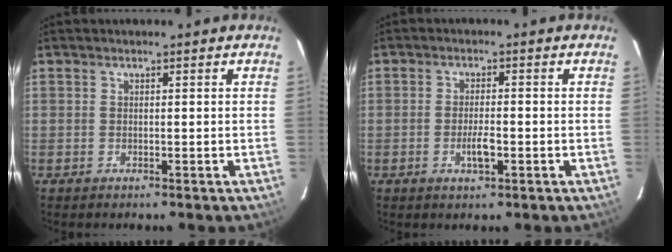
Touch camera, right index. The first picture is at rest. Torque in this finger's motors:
{"motor_torque": [0.39, 0.02, 0.07, 0.03]}